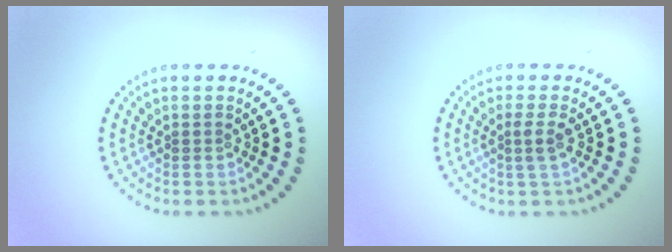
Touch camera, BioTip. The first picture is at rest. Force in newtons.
{"total": 1.6, "press": 1.2, "slide": 1.0}